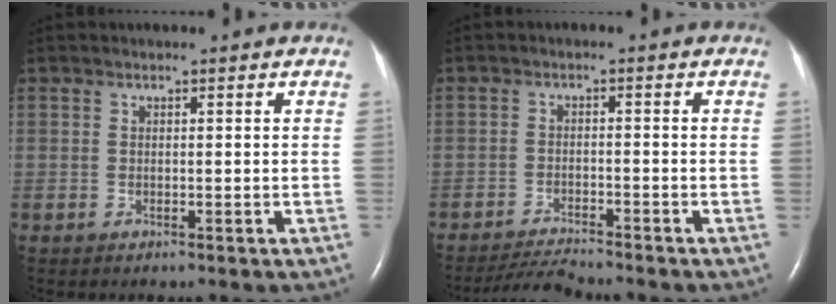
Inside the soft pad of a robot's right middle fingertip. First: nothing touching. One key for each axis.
{"total": 4.9, "fx": -4.8, "fy": -0.8, "fz": 0.8, "tx": -0.017, "ty": -0.021, "tz": -0.085}